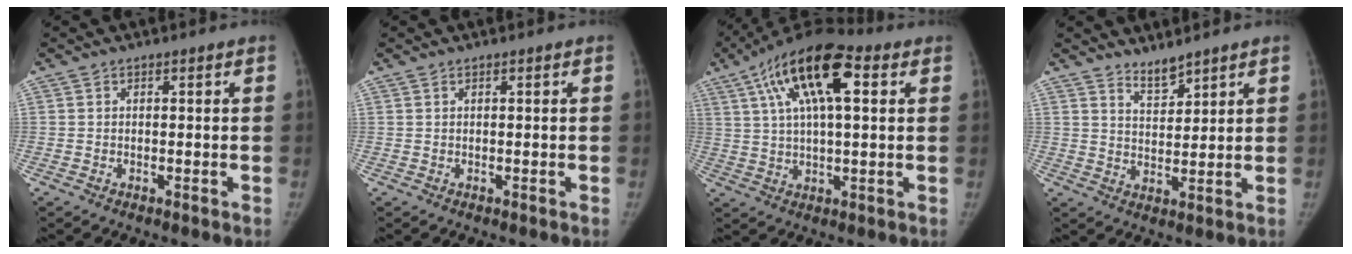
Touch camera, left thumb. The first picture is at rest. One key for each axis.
{"total": 0.0}
{"total": 17.8, "fx": 6.6, "fy": 7.0, "fz": 14.9, "tx": -0.261, "ty": 0.016, "tz": 0.105}
{"total": 3.9, "fx": 3.7, "fy": 0.8, "fz": 1.2, "tx": -0.010, "ty": -0.036, "tz": 0.070}